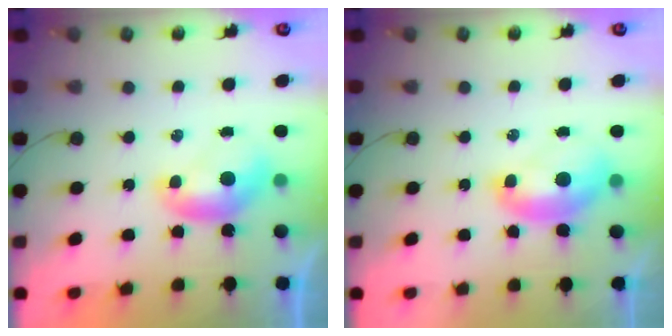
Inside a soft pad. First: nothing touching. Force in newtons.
{"total": 2.0, "press": 1.9, "slide": 0.7}